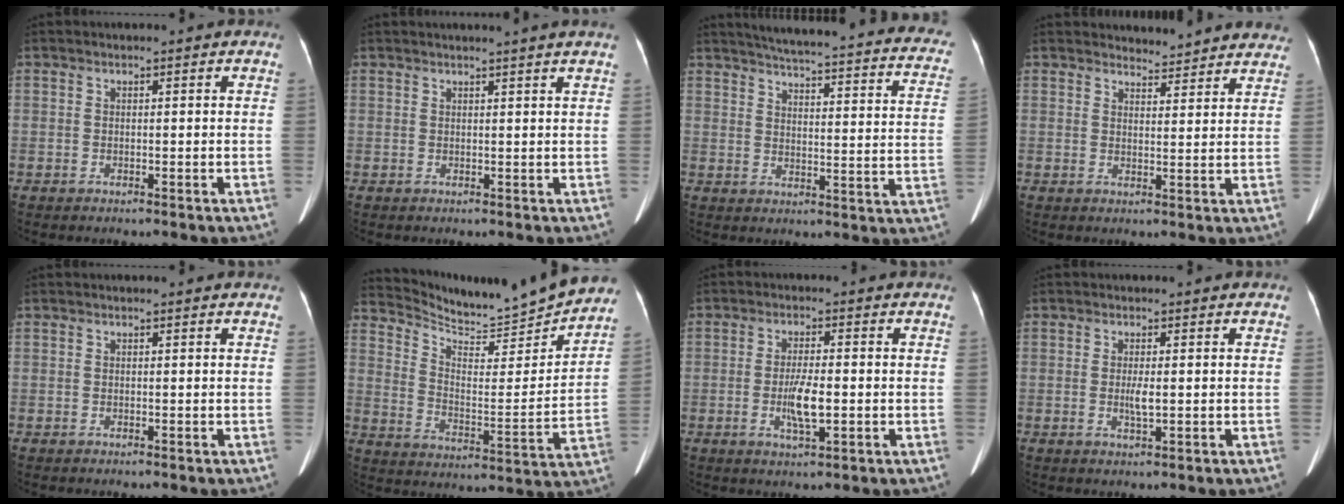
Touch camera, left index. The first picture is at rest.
{"total": 3.3, "force": [2.8, -1.0, 1.4], "torque": [-0.022, 0.004, 0.034]}
{"total": 26.0, "force": [21.9, 3.8, 13.3], "torque": [-0.178, -0.036, 0.243]}
{"total": 8.1, "force": [7.9, 1.5, 0.3], "torque": [0.018, -0.002, 0.075]}
{"total": 0.0}
{"total": 18.9, "force": [18.1, 1.1, 5.3], "torque": [-0.098, -0.056, 0.263]}
{"total": 5.2, "force": [-1.1, 1.0, 5.0], "torque": [-0.098, -0.006, -0.017]}
{"total": 2.1, "force": [-0.1, 0.4, 2.1], "torque": [-0.043, -0.003, -0.001]}